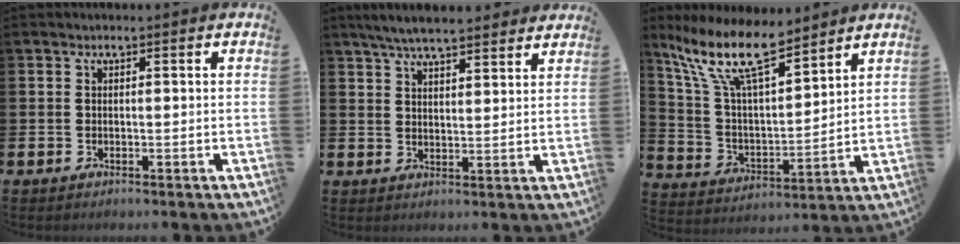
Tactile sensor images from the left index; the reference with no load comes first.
{"total": 5.8, "force": [5.5, 0.8, 1.8], "torque": [-0.044, -0.019, 0.099]}
{"total": 12.9, "force": [9.9, 3.5, 7.4], "torque": [-0.181, -0.040, 0.176]}